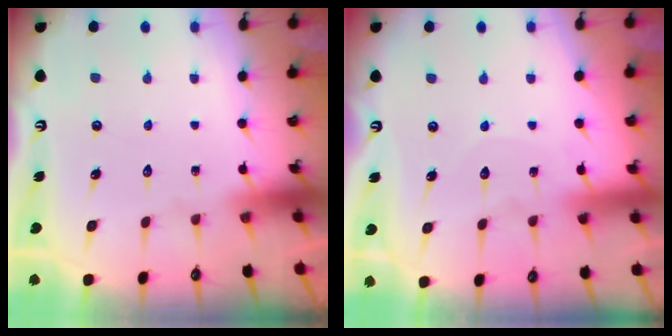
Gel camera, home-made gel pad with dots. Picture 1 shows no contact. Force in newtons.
{"total": 5.3, "press": 5.3, "slide": 0.4}